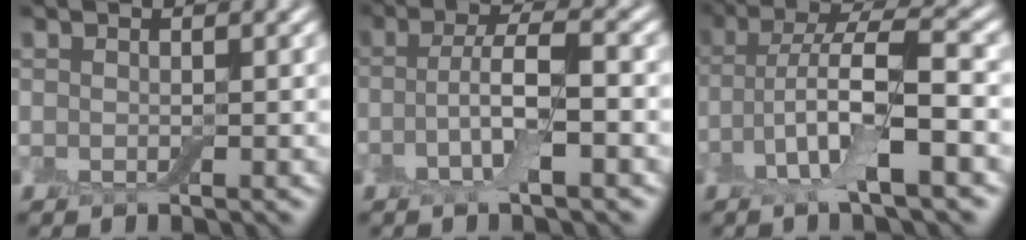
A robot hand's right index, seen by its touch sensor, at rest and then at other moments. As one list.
[{"total": 4.3, "force": [-1.0, 1.0, 4.0], "torque": [-0.082, 0.007, -0.025]}, {"total": 7.4, "force": [-2.4, 1.9, 6.7], "torque": [-0.133, 0.012, -0.053]}]